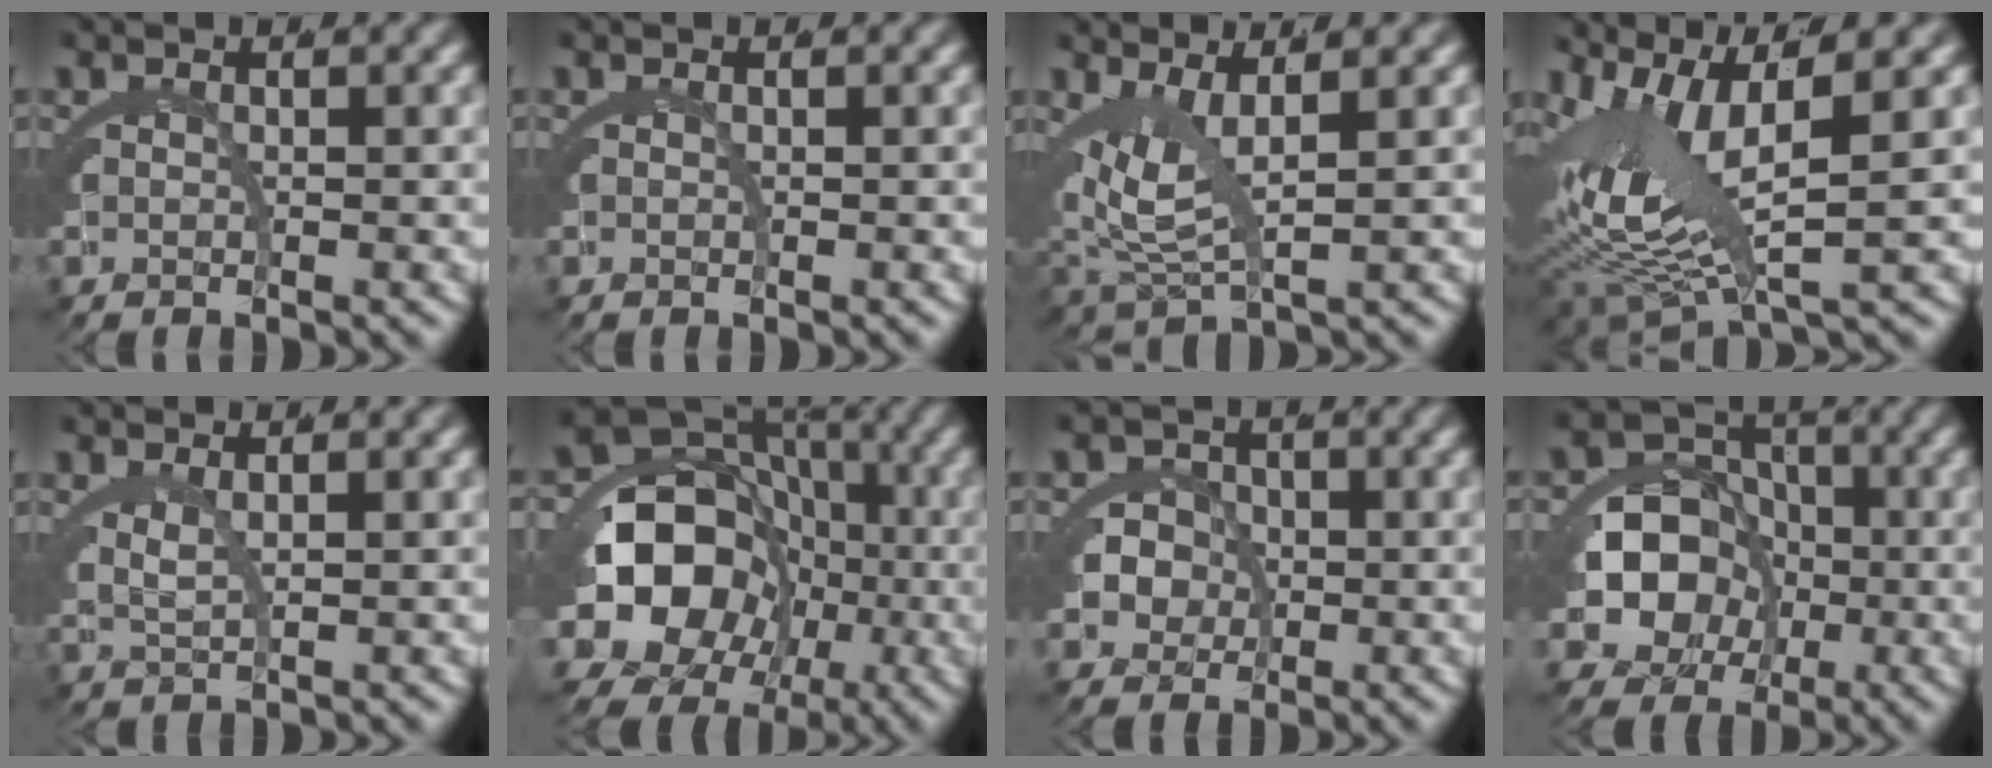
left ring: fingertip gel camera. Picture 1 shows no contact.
{"total": 0.0}
{"total": 5.3, "force": [1.0, 3.2, 4.0], "torque": [-0.098, -0.019, 0.022]}
{"total": 8.8, "force": [0.1, 4.8, 7.3], "torque": [-0.159, -0.021, 0.014]}
{"total": 1.7, "force": [0.7, 1.0, 1.2], "torque": [-0.038, -0.012, 0.022]}
{"total": 18.0, "force": [-2.8, 15.1, 9.4], "torque": [-0.189, -0.057, -0.039]}
{"total": 6.5, "force": [-1.3, 6.0, 2.2], "torque": [-0.061, -0.023, -0.024]}
{"total": 12.4, "force": [-2.8, 10.7, 5.6], "torque": [-0.105, -0.042, -0.049]}